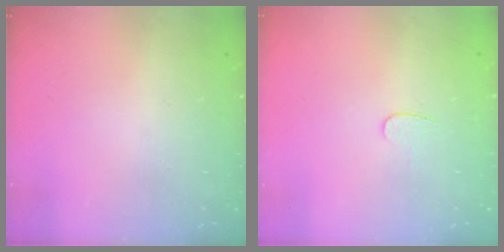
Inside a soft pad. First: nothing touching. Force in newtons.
{"total": 3.8, "press": 3.7, "slide": 0.4}